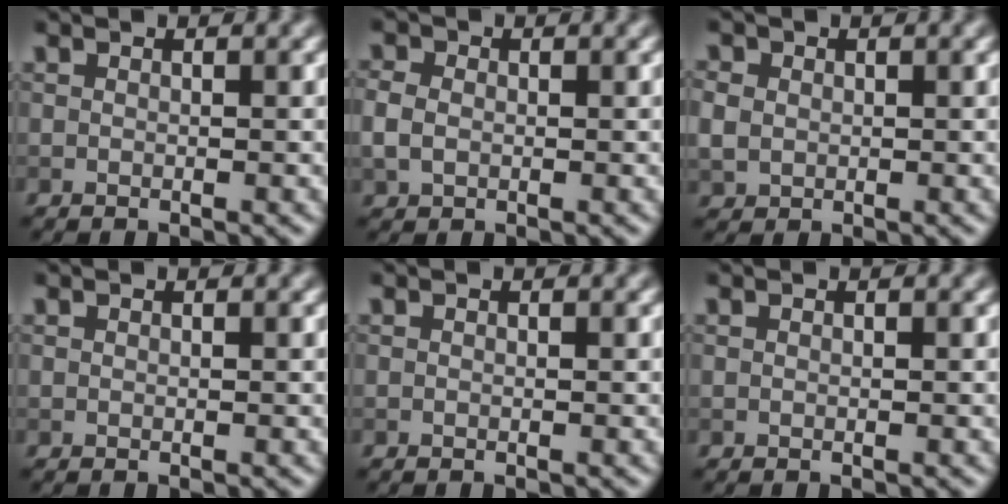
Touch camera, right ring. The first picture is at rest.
{"total": 2.1, "force": [-0.2, 1.7, 1.2], "torque": [-0.028, 0.001, -0.008]}
{"total": 2.1, "force": [0.1, 1.9, 0.9], "torque": [-0.019, 0.001, 0.000]}
{"total": 0.0}
{"total": 0.0}
{"total": 0.0}